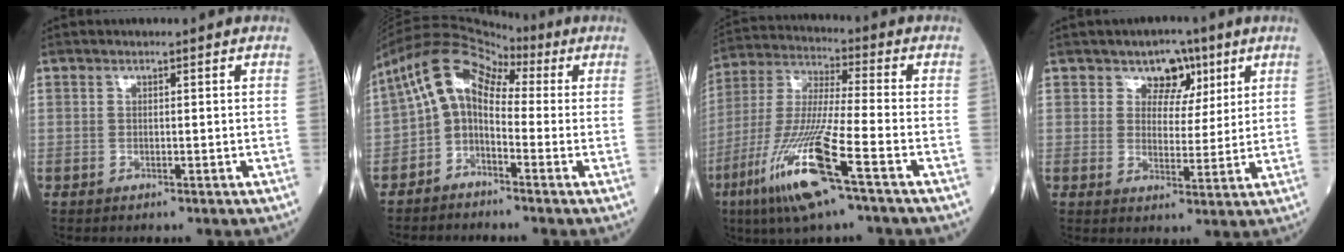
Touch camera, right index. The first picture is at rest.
{"total": 8.8, "force": [0.6, 5.9, 6.5], "torque": [-0.122, 0.048, -0.003]}
{"total": 15.3, "force": [-7.4, 0.2, 13.4], "torque": [-0.284, -0.027, -0.142]}
{"total": 5.6, "force": [3.1, 4.1, 2.3], "torque": [-0.020, 0.007, 0.044]}